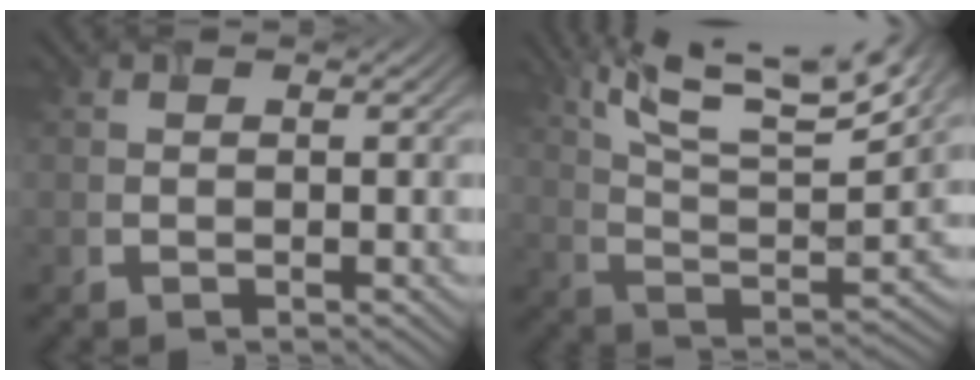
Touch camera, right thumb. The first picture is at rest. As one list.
[{"total": 14.1, "force": [9.4, 3.2, 10.0], "torque": [-0.204, -0.004, 0.163]}]